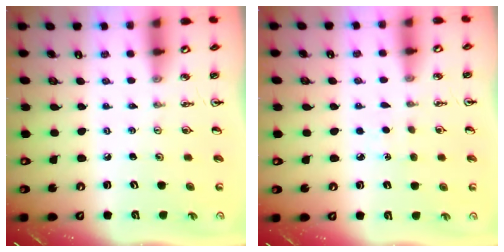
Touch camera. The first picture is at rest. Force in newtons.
{"total": 2.9, "press": 2.9, "slide": 0.4}